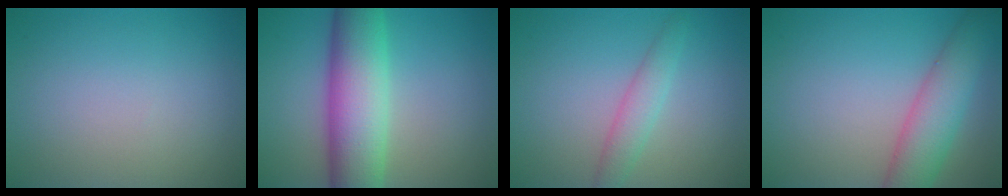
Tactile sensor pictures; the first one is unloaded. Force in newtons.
{"total": 9.4, "press": 9.4, "slide": 0.3}
{"total": 2.3, "press": 2.3, "slide": 0.1}
{"total": 5.6, "press": 5.6, "slide": 0.2}